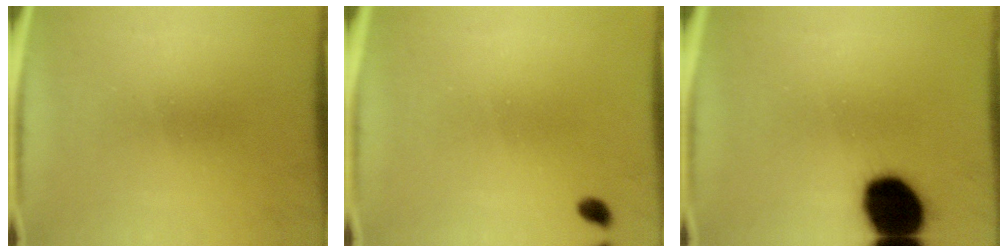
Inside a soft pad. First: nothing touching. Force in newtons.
{"total": 1.3}
{"total": 17.1}